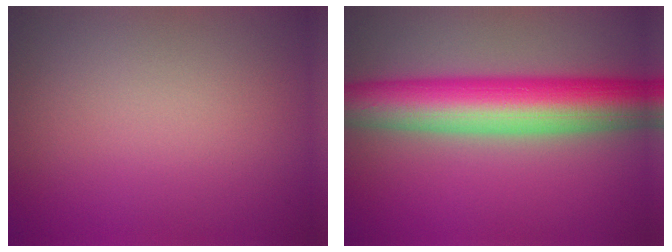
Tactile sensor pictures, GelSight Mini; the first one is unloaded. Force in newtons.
{"total": 10.3, "press": 10.3, "slide": 0.3}